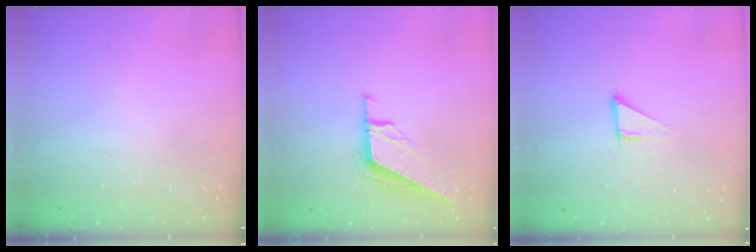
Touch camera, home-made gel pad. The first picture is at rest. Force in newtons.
{"total": 8.6, "press": 8.6, "slide": 0.2}
{"total": 2.9, "press": 2.9, "slide": 0.2}